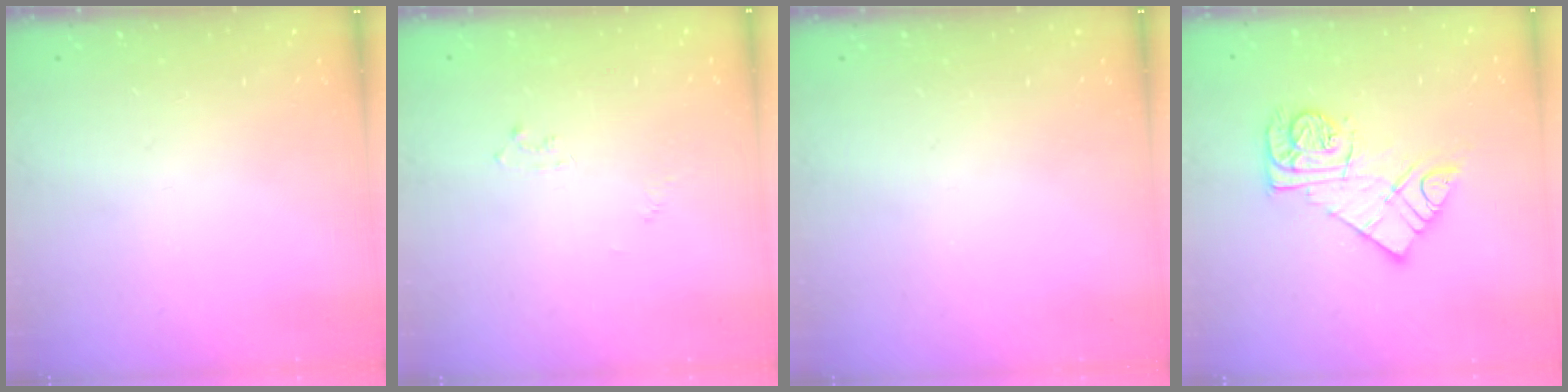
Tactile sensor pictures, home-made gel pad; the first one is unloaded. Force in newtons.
{"total": 3.9, "press": 3.9, "slide": 0.4}
{"total": 0.0}
{"total": 12.0, "press": 11.9, "slide": 1.3}